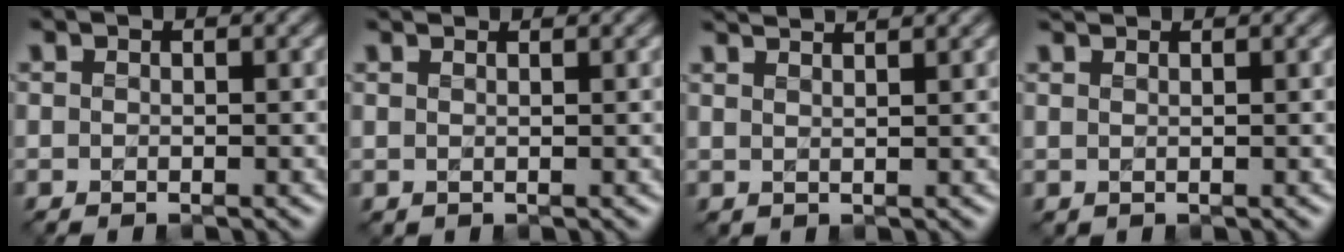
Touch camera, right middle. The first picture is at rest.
{"total": 2.1, "force": [2.0, 0.5, 0.4], "torque": [-0.001, -0.001, 0.010]}
{"total": 3.7, "force": [3.4, 0.8, 1.2], "torque": [0.003, 0.019, 0.021]}
{"total": 1.6, "force": [1.6, 0.1, 0.0], "torque": [-0.003, 0.001, 0.019]}